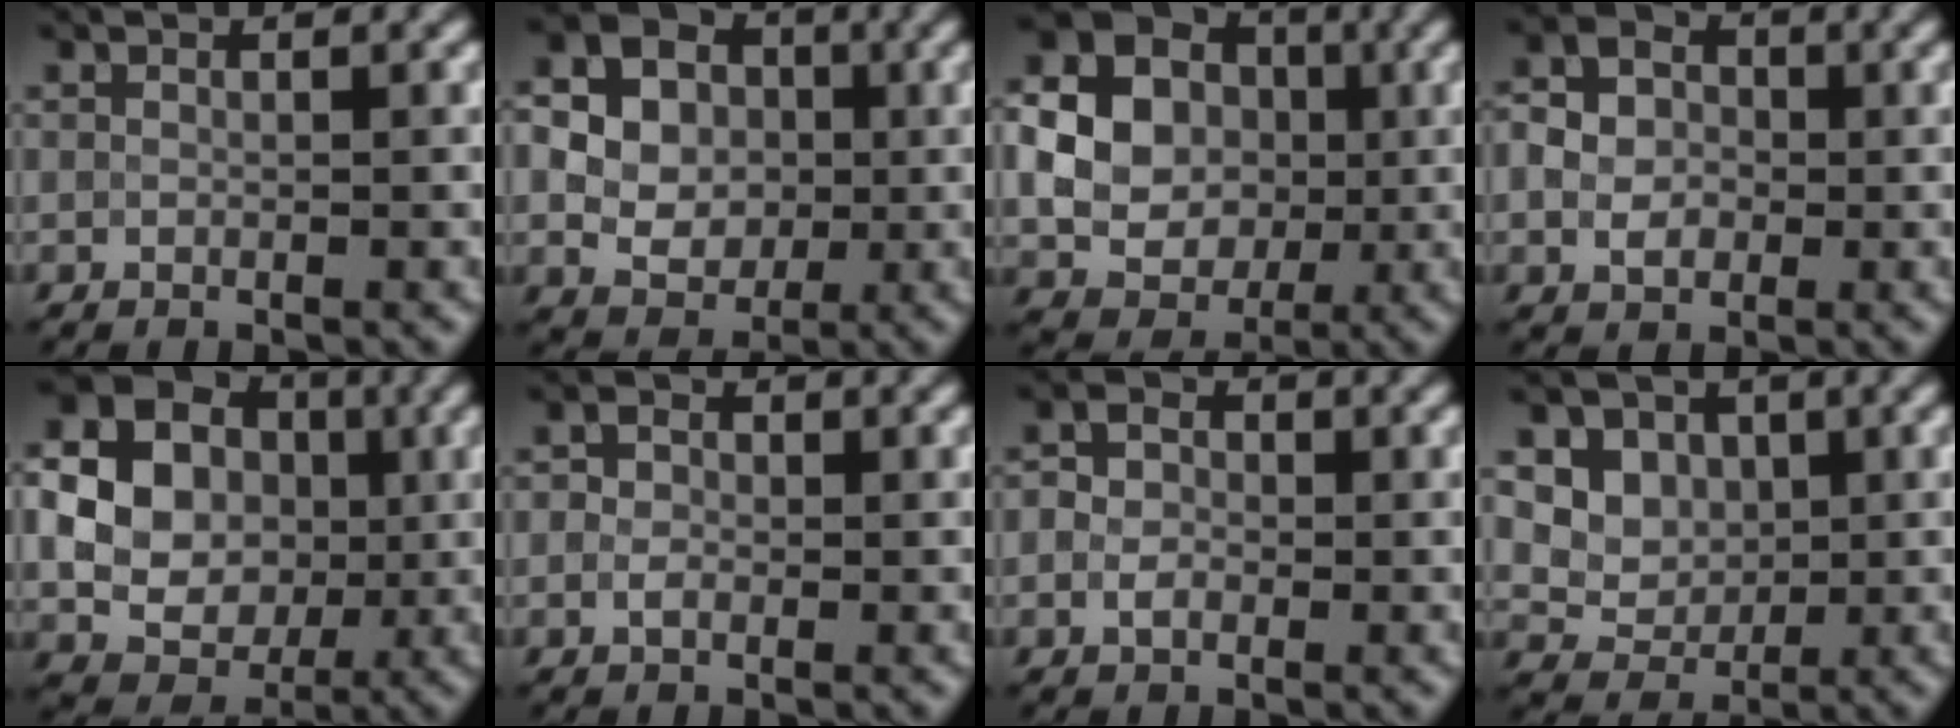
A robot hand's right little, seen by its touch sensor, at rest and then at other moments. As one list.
[{"total": 11.4, "force": [1.3, 10.2, 4.9], "torque": [-0.115, 0.027, 0.002]}, {"total": 11.1, "force": [0.8, 9.8, 5.2], "torque": [-0.114, 0.001, 0.004]}, {"total": 3.8, "force": [-0.5, 3.1, 2.1], "torque": [-0.035, 0.005, -0.017]}, {"total": 14.5, "force": [1.5, 13.2, 5.8], "torque": [-0.144, 0.016, 0.002]}, {"total": 1.2, "force": [-0.2, 1.0, 0.7], "torque": [-0.010, 0.002, -0.010]}, {"total": 1.6, "force": [-0.4, 1.3, 0.9], "torque": [-0.013, 0.002, -0.013]}, {"total": 6.5, "force": [3.0, 5.2, 2.5], "torque": [-0.037, 0.003, 0.052]}]